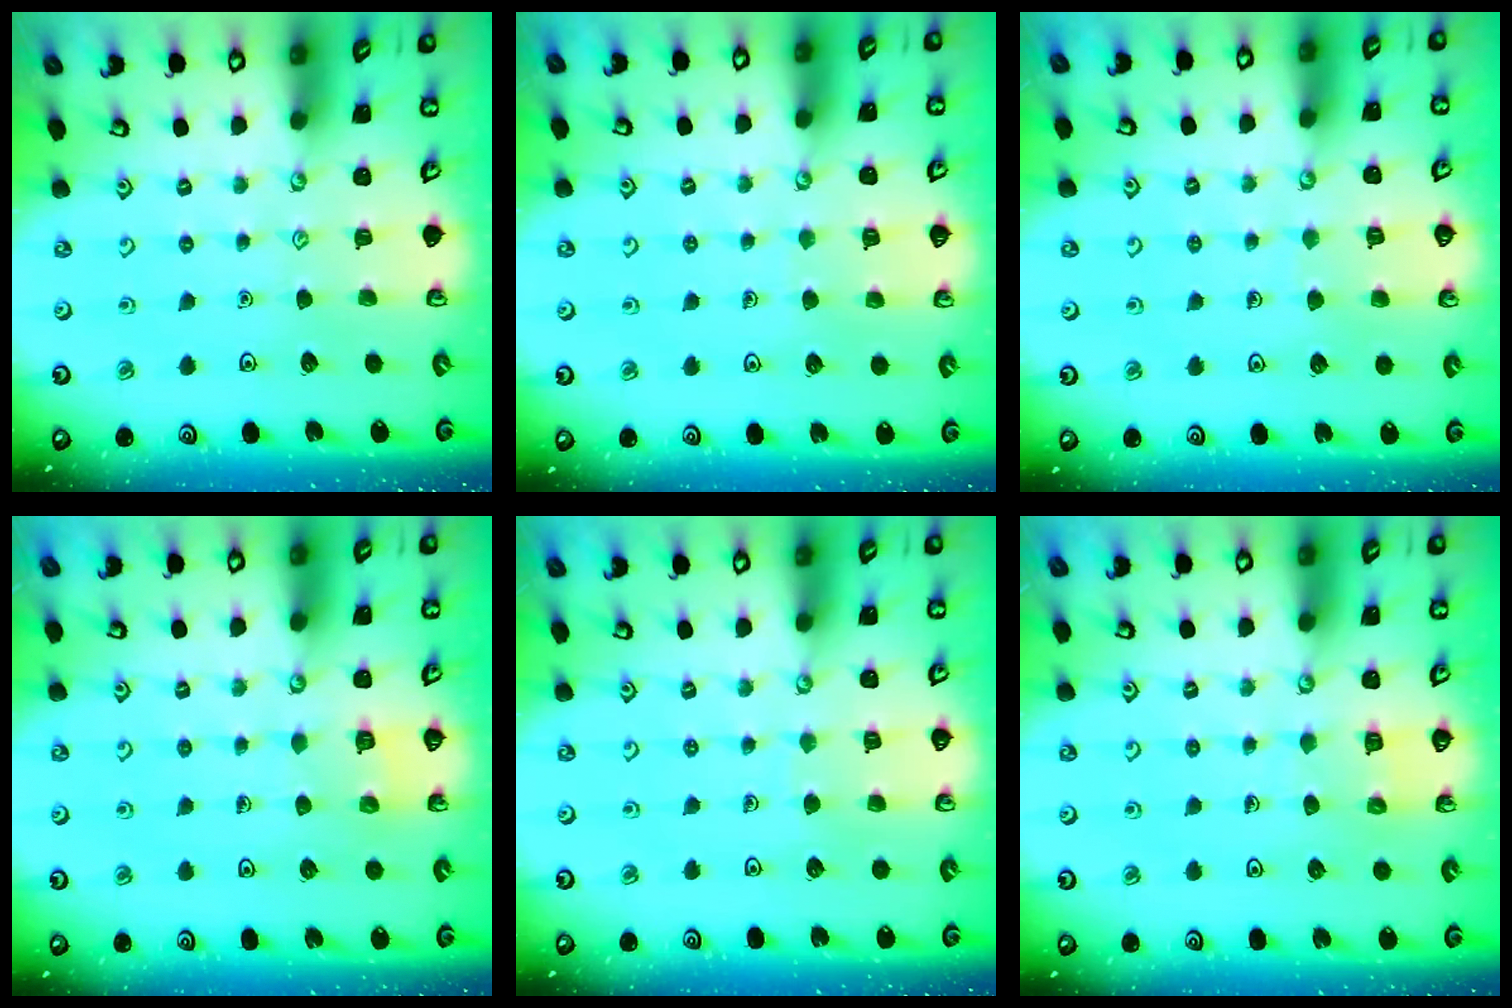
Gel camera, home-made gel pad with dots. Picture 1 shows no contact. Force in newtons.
{"total": 3.8, "press": 3.7, "slide": 0.3}
{"total": 4.6, "press": 4.6, "slide": 0.4}
{"total": 2.6, "press": 2.6, "slide": 0.1}
{"total": 4.7, "press": 4.6, "slide": 0.4}
{"total": 5.9, "press": 5.9, "slide": 0.6}